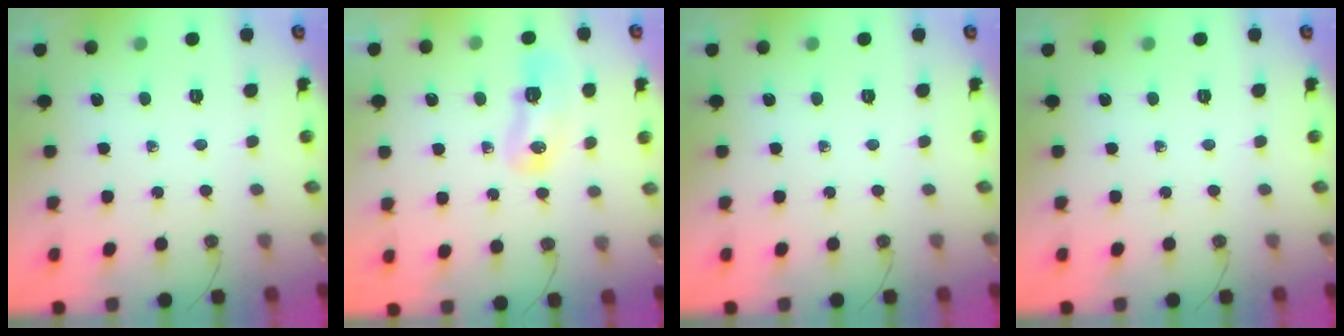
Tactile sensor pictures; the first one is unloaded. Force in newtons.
{"total": 14.6, "press": 9.6, "slide": 10.9}
{"total": 0.0}
{"total": 0.0}